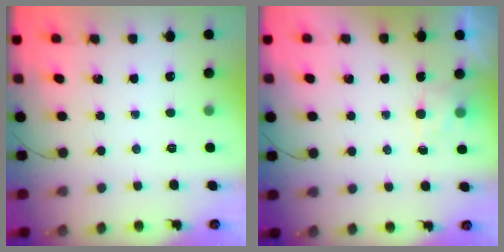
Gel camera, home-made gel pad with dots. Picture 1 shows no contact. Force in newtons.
{"total": 1.9, "press": 1.5, "slide": 1.2}